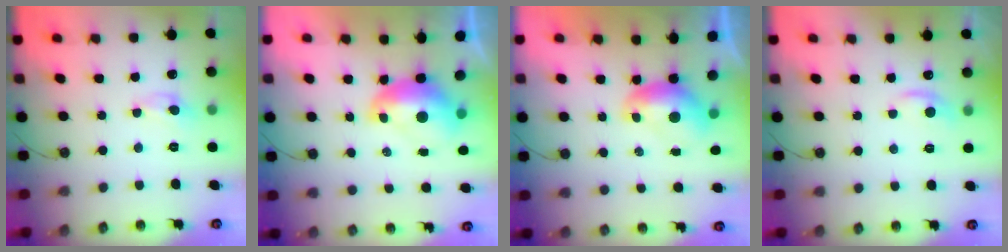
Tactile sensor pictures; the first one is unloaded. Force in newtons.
{"total": 2.6, "press": 2.5, "slide": 0.7}
{"total": 1.0, "press": 0.7, "slide": 0.7}
{"total": 1.3, "press": 1.1, "slide": 0.7}